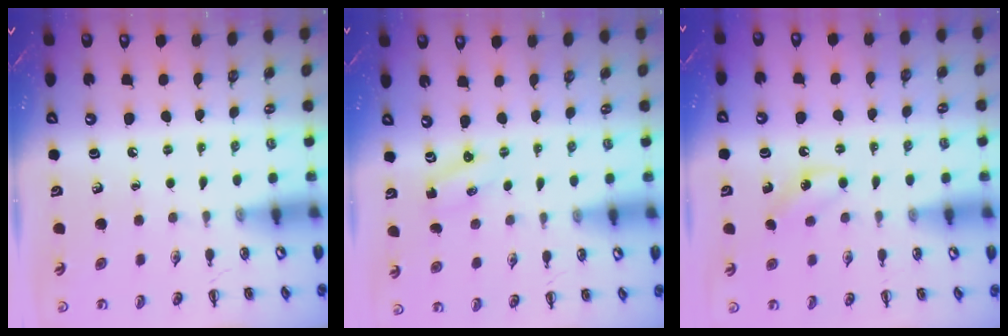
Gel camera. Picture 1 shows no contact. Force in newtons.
{"total": 1.2, "press": 1.2, "slide": 0.4}
{"total": 5.5, "press": 5.3, "slide": 1.4}